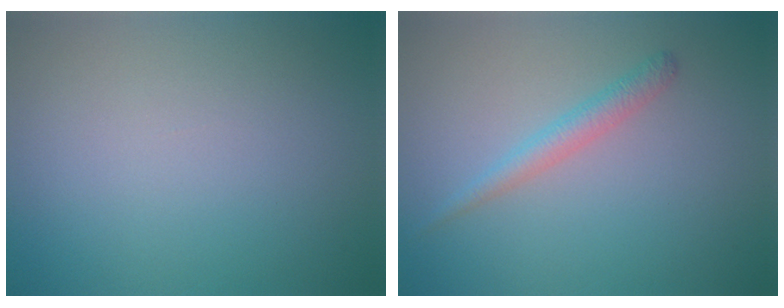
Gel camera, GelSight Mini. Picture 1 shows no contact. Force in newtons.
{"total": 1.7, "press": 1.7, "slide": 0.1}